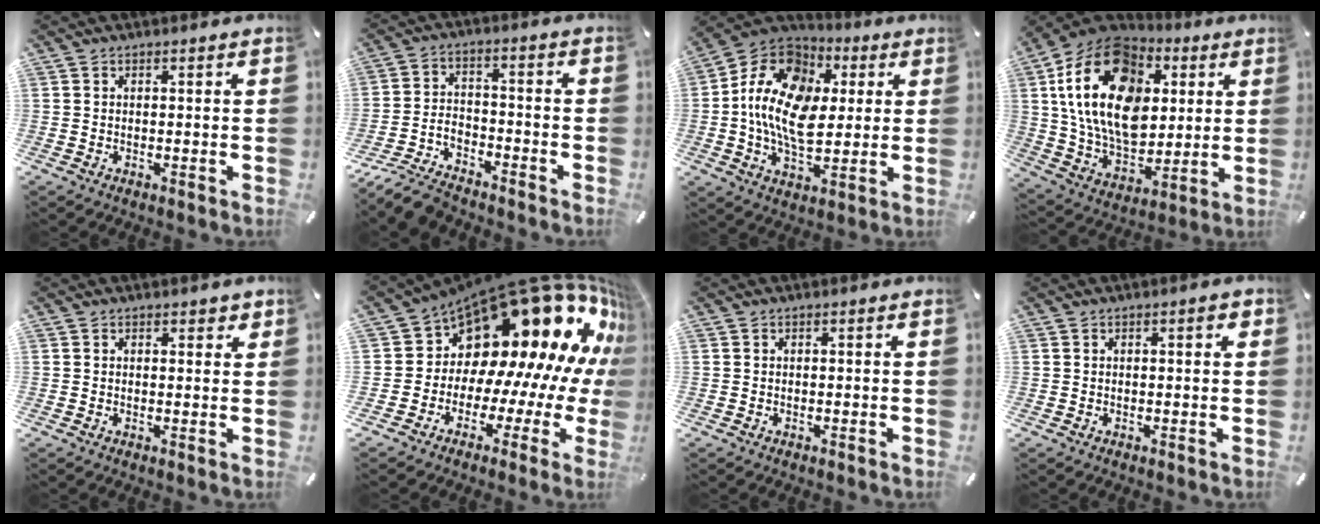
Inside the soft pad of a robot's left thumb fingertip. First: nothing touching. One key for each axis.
{"total": 8.4, "fx": -7.4, "fy": 3.0, "fz": 2.7, "tx": -0.052, "ty": 0.032, "tz": -0.145}
{"total": 16.2, "fx": 0.2, "fy": 11.7, "fz": 11.2, "tx": -0.233, "ty": -0.004, "tz": -0.001}
{"total": 22.7, "fx": 5.2, "fy": 16.3, "fz": 14.8, "tx": -0.287, "ty": -0.017, "tz": 0.086}
{"total": 1.3, "fx": 0.9, "fy": 0.8, "fz": 0.5, "tx": 0.005, "ty": -0.004, "tz": 0.013}
{"total": 23.4, "fx": 12.9, "fy": 12.8, "fz": 14.8, "tx": -0.223, "ty": -0.147, "tz": 0.247}
{"total": 0.0}
{"total": 1.6, "fx": 0.6, "fy": 0.3, "fz": 1.5, "tx": -0.022, "ty": 0.002, "tz": 0.006}